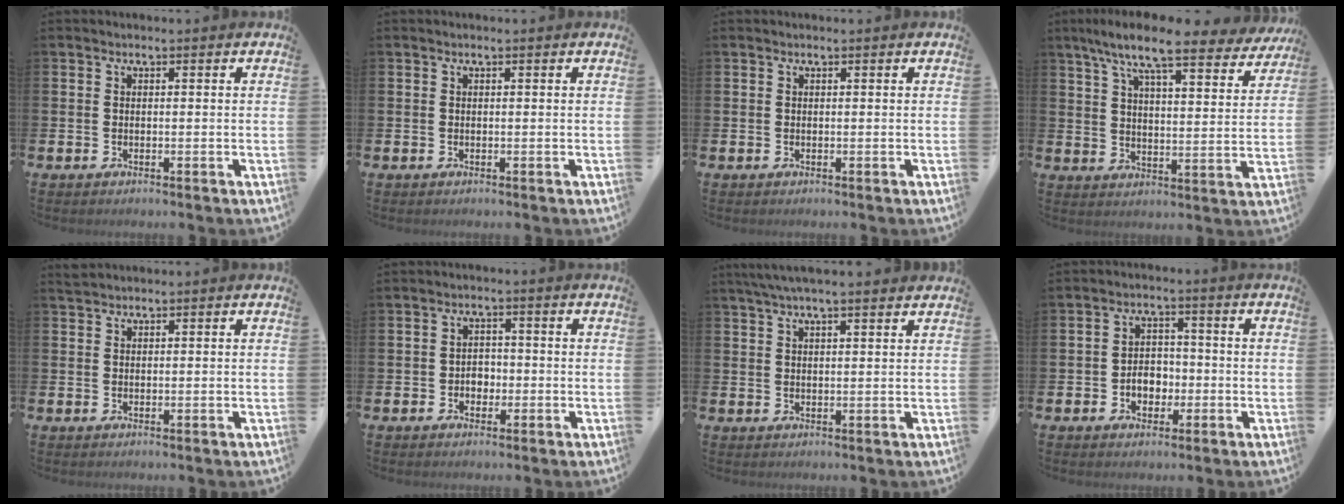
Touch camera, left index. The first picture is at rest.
{"total": 0.0}
{"total": 0.0}
{"total": 9.8, "force": [8.4, 1.4, 4.9], "torque": [-0.111, -0.045, 0.141]}
{"total": 1.2, "force": [1.2, 0.3, 0.1], "torque": [0.000, 0.001, 0.022]}
{"total": 2.2, "force": [-0.6, 1.9, 1.0], "torque": [-0.012, 0.002, -0.018]}
{"total": 4.4, "force": [3.9, 0.3, 2.0], "torque": [-0.044, -0.006, 0.070]}
{"total": 3.7, "force": [-1.1, 2.8, 2.2], "torque": [-0.028, -0.001, -0.028]}